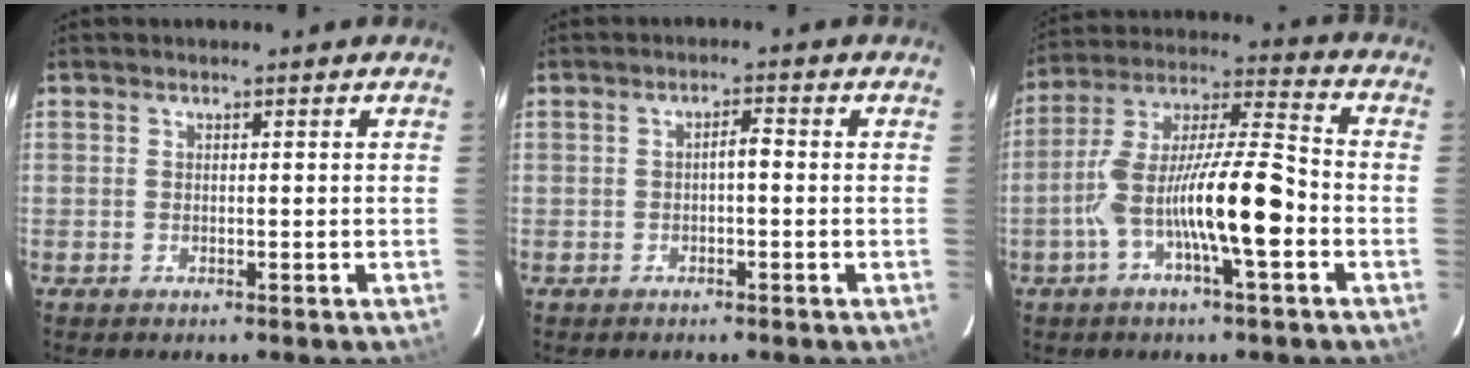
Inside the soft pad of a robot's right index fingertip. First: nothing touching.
{"total": 2.1, "force": [-0.3, 0.6, 2.0], "torque": [-0.033, 0.007, -0.005]}
{"total": 15.5, "force": [-4.4, 2.1, 14.8], "torque": [-0.279, 0.018, -0.079]}